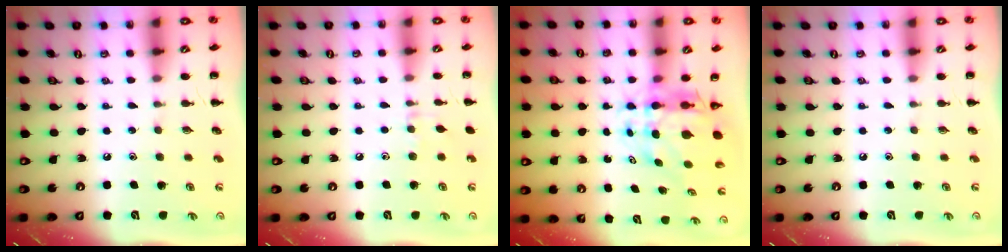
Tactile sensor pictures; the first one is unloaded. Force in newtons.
{"total": 4.9, "press": 4.5, "slide": 1.7}
{"total": 7.9, "press": 7.4, "slide": 2.6}
{"total": 0.0}